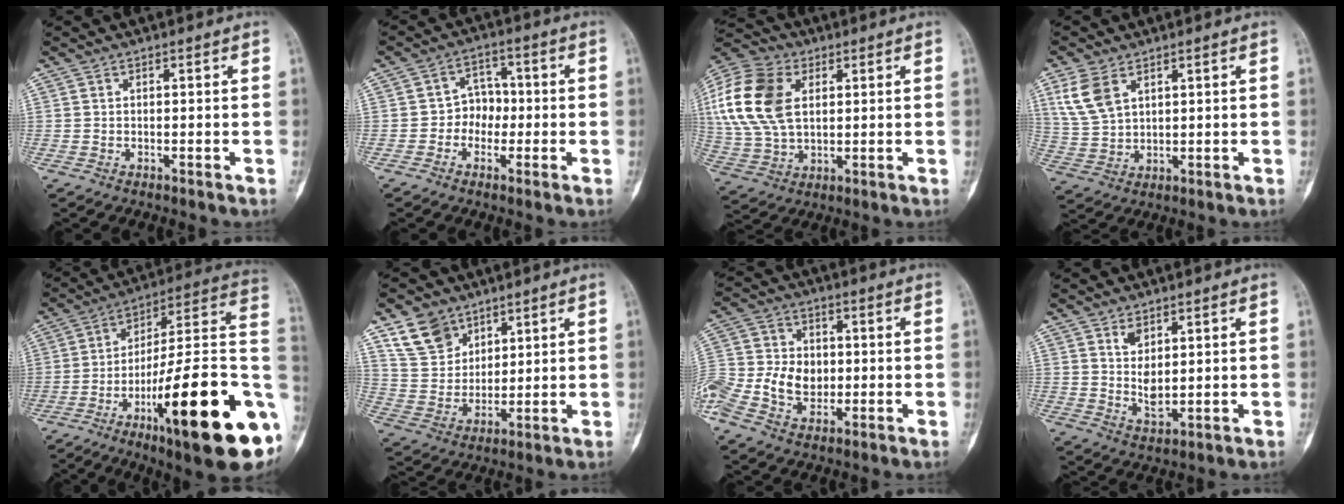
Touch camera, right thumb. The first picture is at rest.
{"total": 5.4, "force": [-1.1, 4.6, 2.6], "torque": [0.001, 0.019, -0.032]}
{"total": 18.8, "force": [4.6, 12.4, 13.4], "torque": [-0.286, 0.004, 0.085]}
{"total": 7.8, "force": [3.9, 4.6, 5.0], "torque": [-0.100, -0.008, 0.089]}
{"total": 29.7, "force": [-9.4, 6.6, 27.4], "torque": [-0.342, 0.035, -0.141]}
{"total": 9.7, "force": [6.4, 6.7, 2.9], "torque": [-0.031, -0.031, 0.132]}
{"total": 13.8, "force": [-2.9, 10.1, 8.9], "torque": [-0.187, 0.018, -0.052]}
{"total": 5.0, "force": [1.9, 2.8, 3.7], "torque": [-0.055, -0.020, 0.042]}